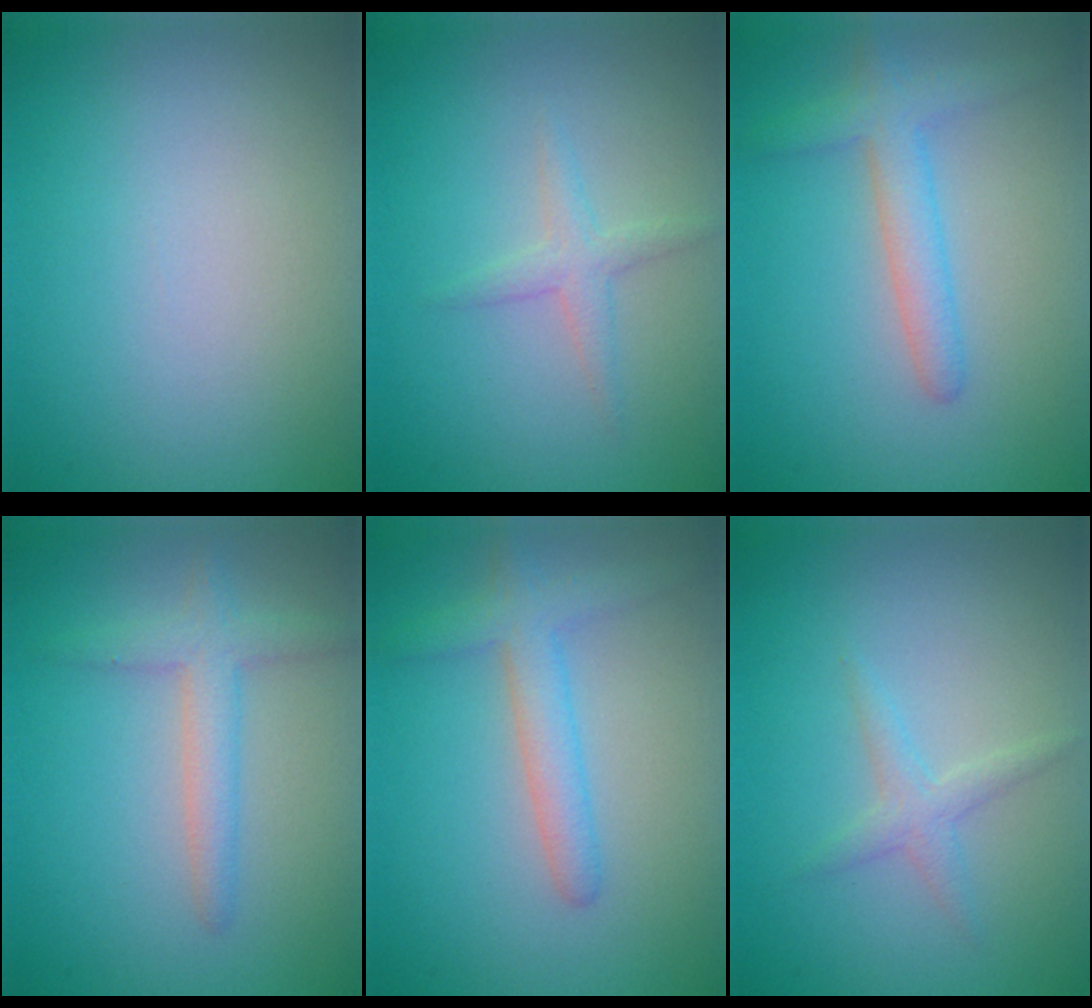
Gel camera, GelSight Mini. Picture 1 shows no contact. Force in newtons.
{"total": 1.6, "press": 1.6, "slide": 0.1}
{"total": 3.8, "press": 3.7, "slide": 0.1}
{"total": 2.6, "press": 2.6, "slide": 0.2}
{"total": 3.8, "press": 3.7, "slide": 0.1}
{"total": 1.5, "press": 1.5, "slide": 0.1}